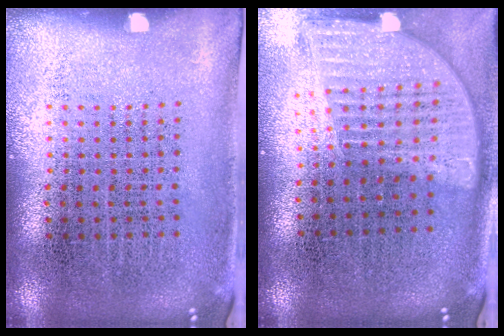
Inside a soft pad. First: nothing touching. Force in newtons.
{"total": 1.9, "press": 1.5, "slide": 1.2}